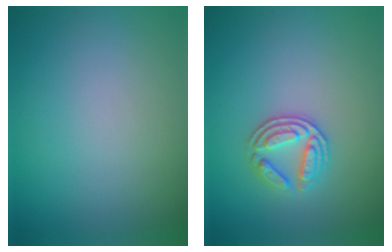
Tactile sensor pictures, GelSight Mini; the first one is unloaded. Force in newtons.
{"total": 2.9, "press": 2.6, "slide": 1.1}